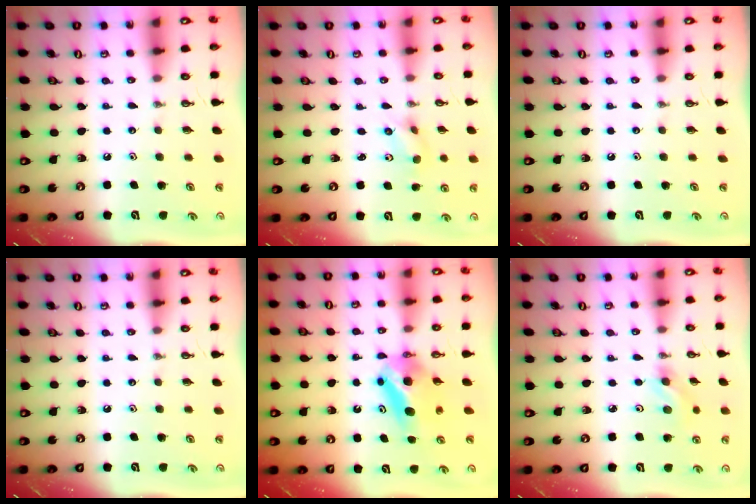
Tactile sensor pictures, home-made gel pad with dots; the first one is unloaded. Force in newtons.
{"total": 2.1, "press": 1.9, "slide": 0.9}
{"total": 0.0}
{"total": 0.0}
{"total": 8.5, "press": 5.7, "slide": 6.3}
{"total": 4.8, "press": 4.6, "slide": 1.5}